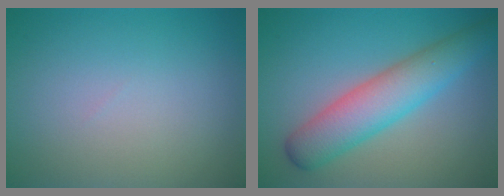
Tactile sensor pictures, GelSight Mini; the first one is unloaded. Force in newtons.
{"total": 5.8, "press": 5.8, "slide": 0.1}